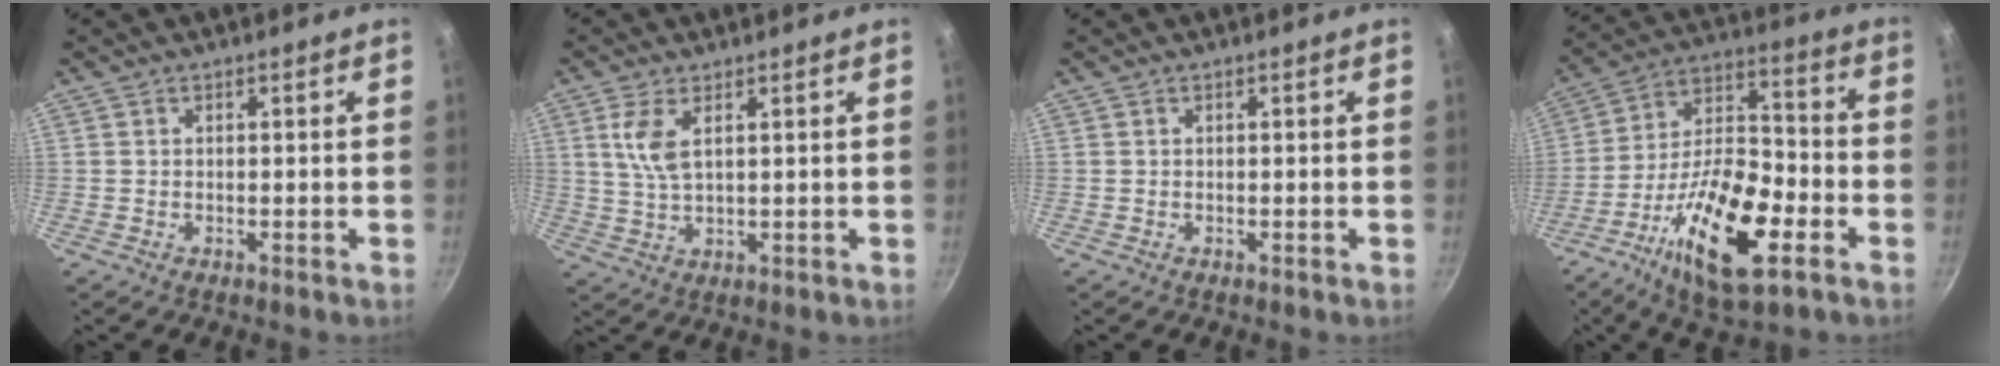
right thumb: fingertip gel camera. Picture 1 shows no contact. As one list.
[{"total": 5.8, "force": [2.2, 2.4, 4.7], "torque": [-0.095, -0.012, 0.048]}, {"total": 0.0}, {"total": 20.4, "force": [-8.5, 8.2, 16.7], "torque": [-0.285, 0.038, -0.155]}]